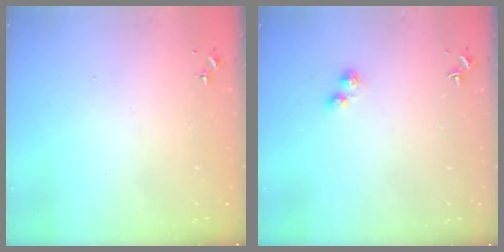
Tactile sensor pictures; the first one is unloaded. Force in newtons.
{"total": 2.4, "press": 2.4, "slide": 0.4}